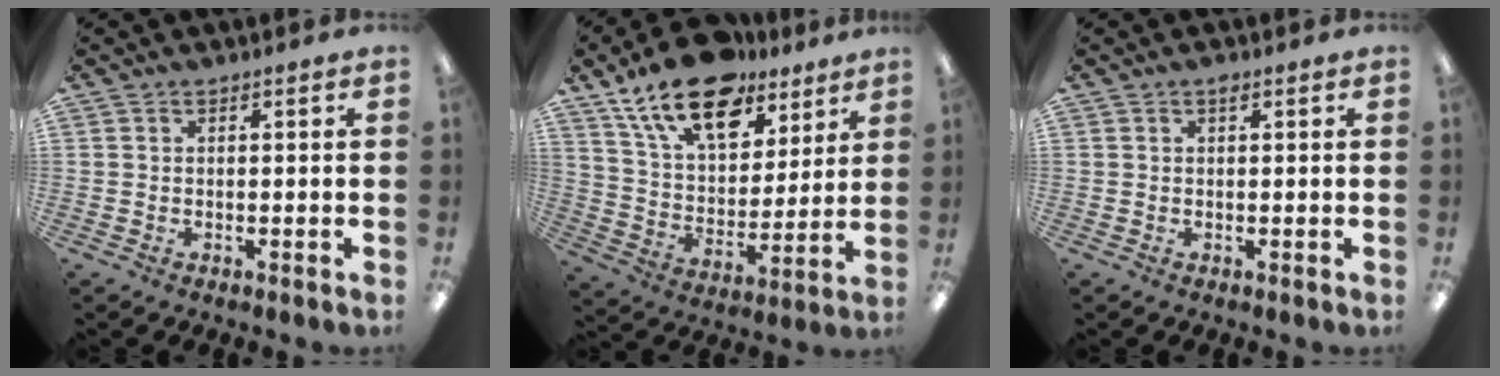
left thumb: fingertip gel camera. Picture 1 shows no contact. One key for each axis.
{"total": 19.7, "fx": 13.0, "fy": 10.2, "fz": 10.7, "tx": -0.186, "ty": -0.070, "tz": 0.231}
{"total": 0.9, "fx": 0.5, "fy": 0.3, "fz": 0.6, "tx": -0.015, "ty": 0.003, "tz": 0.009}